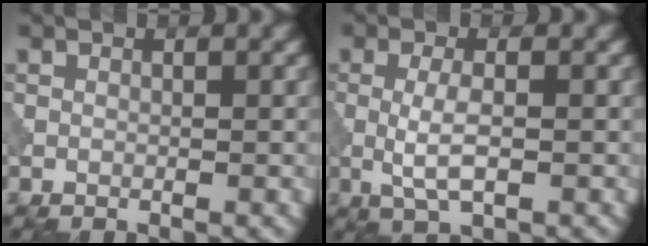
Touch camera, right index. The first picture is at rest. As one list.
[{"total": 3.0, "force": [-0.3, 0.8, 2.9], "torque": [-0.065, -0.004, -0.007]}]